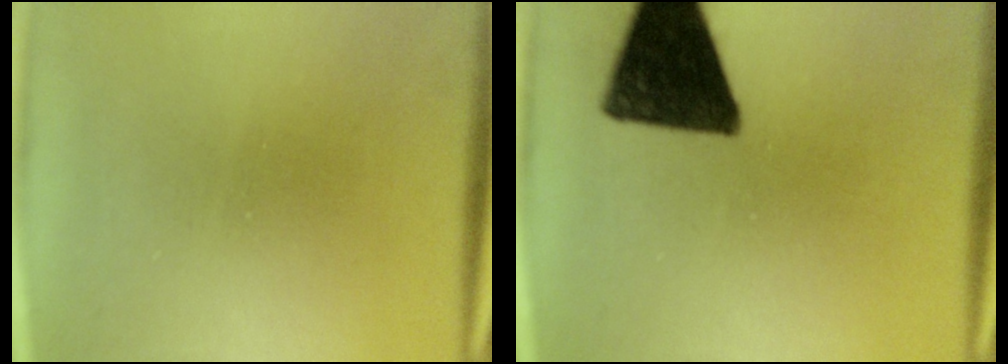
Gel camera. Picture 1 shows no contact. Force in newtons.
{"total": 15.0}